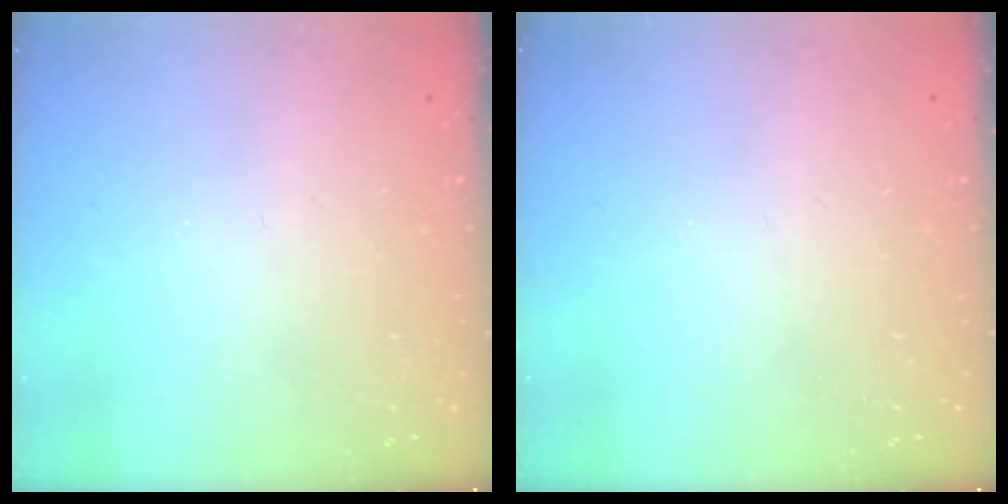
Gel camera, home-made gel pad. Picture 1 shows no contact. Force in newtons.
{"total": 0.0}